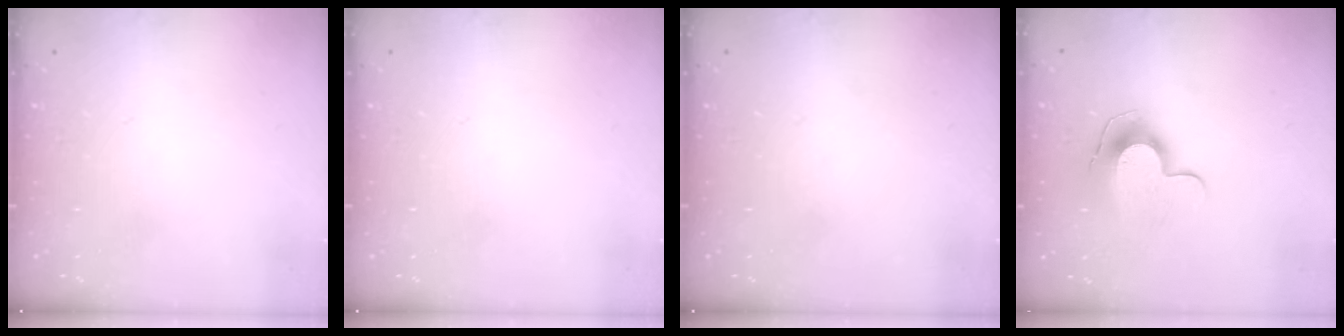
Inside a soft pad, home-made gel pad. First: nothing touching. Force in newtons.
{"total": 0.0}
{"total": 0.0}
{"total": 9.6, "press": 9.6, "slide": 0.1}